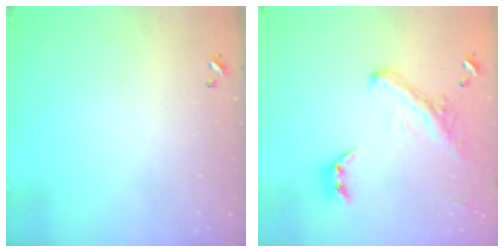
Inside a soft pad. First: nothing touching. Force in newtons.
{"total": 5.8, "press": 5.6, "slide": 1.6}